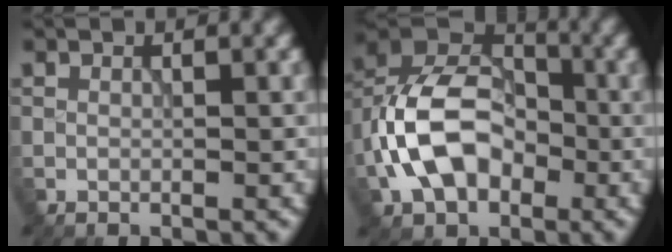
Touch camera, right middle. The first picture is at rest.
{"total": 9.3, "force": [-2.3, 6.3, 6.4], "torque": [-0.125, 0.017, -0.054]}